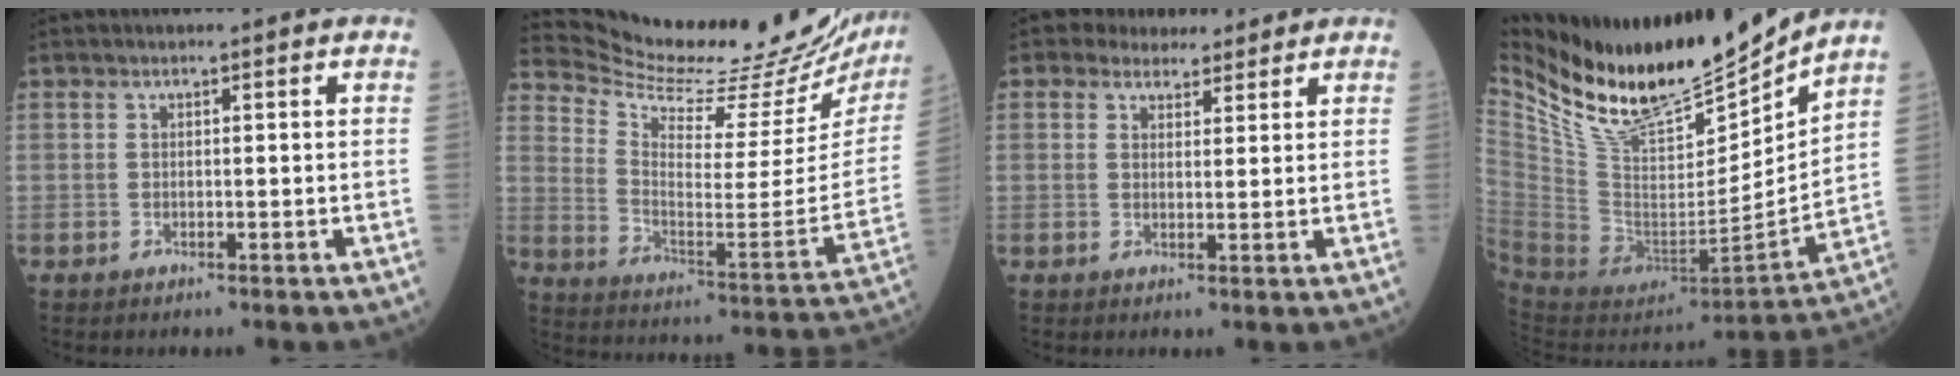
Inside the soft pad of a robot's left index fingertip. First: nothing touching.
{"total": 28.3, "force": [26.4, 4.0, 9.5], "torque": [-0.163, -0.097, 0.354]}
{"total": 5.0, "force": [4.3, 2.4, 0.9], "torque": [-0.008, 0.014, 0.059]}
{"total": 22.7, "force": [19.8, 4.1, 10.3], "torque": [-0.199, -0.041, 0.351]}